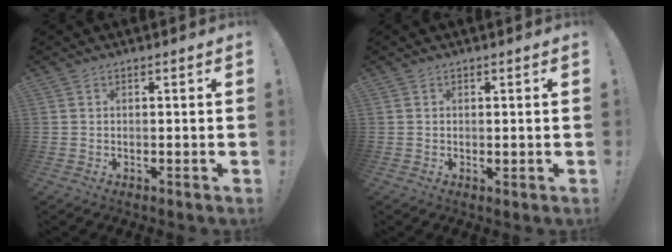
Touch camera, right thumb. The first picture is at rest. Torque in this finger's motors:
{"motor_torque": [-0.10, -0.04, -0.08, 0.02, -0.05]}